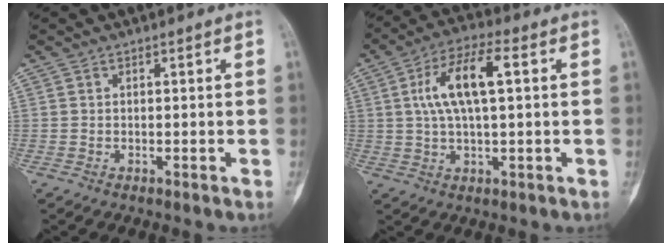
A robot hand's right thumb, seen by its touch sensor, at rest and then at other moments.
{"total": 11.3, "force": [2.3, 4.1, 10.3], "torque": [-0.202, 0.021, 0.039]}